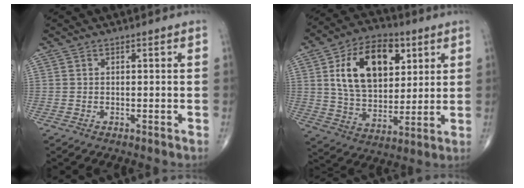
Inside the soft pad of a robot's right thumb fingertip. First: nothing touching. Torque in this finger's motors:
{"motor_torque": [0.69, 1.06, 0.50, -0.22, 0.44]}